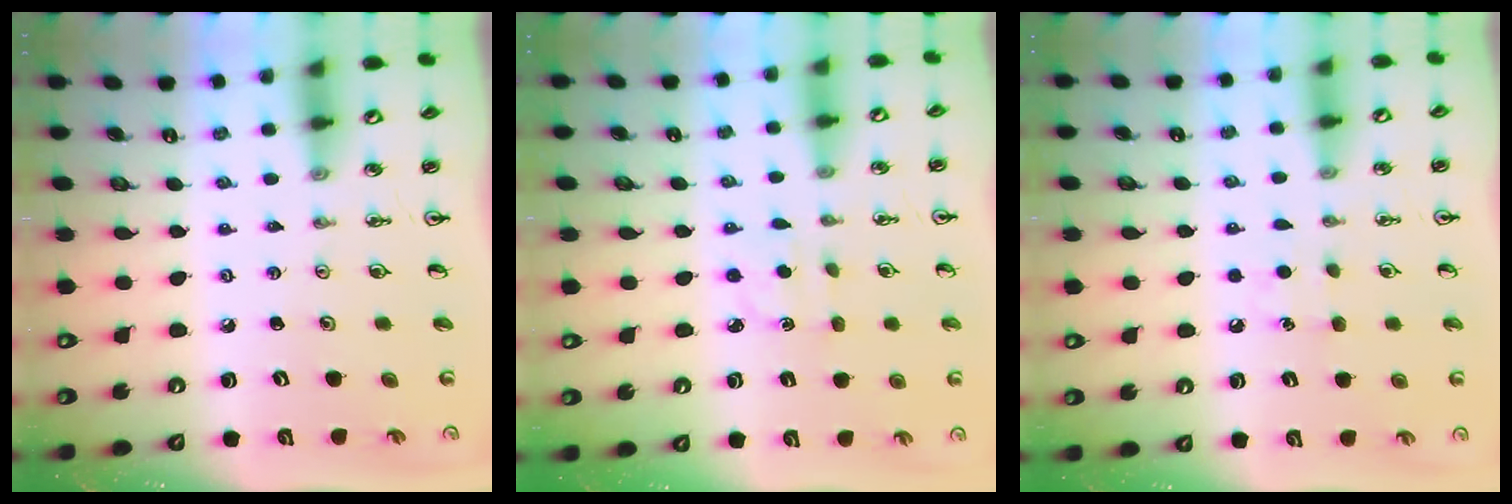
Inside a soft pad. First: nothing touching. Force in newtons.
{"total": 2.4, "press": 2.4, "slide": 0.5}
{"total": 6.4, "press": 6.3, "slide": 0.7}